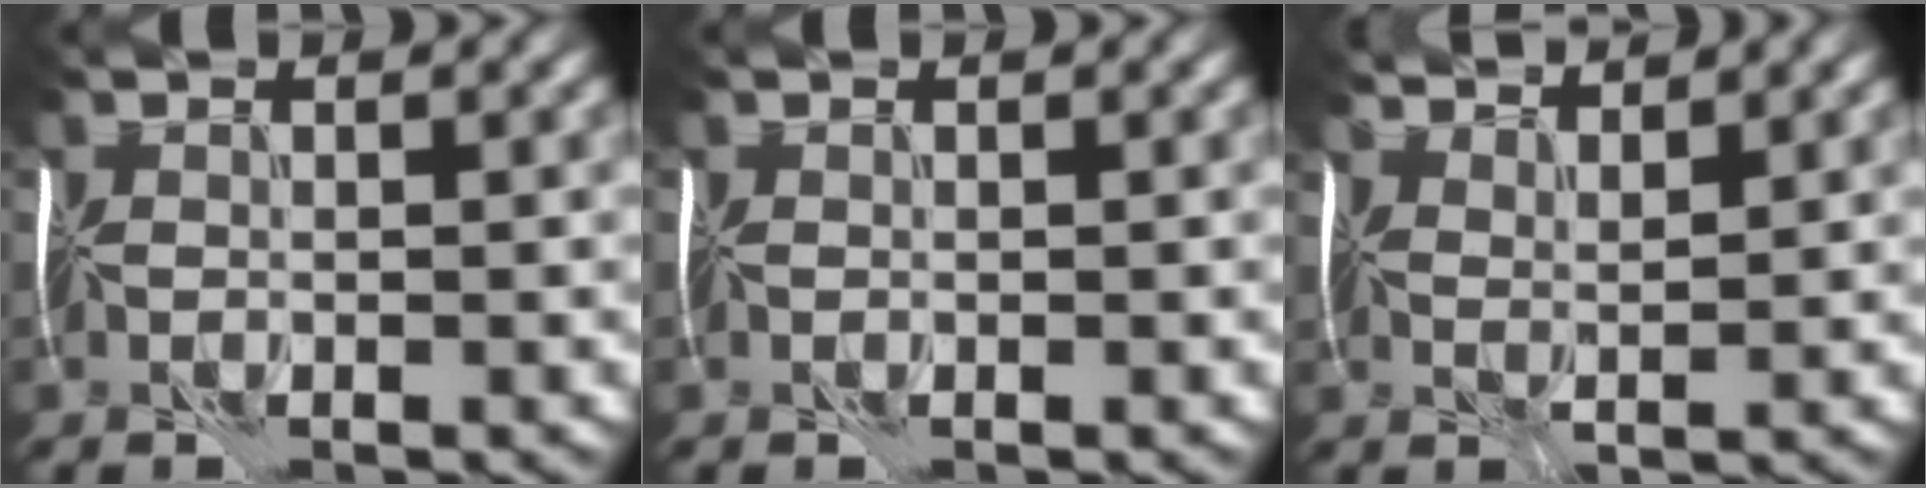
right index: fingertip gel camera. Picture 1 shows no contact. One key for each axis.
{"total": 0.0}
{"total": 4.7, "fx": 4.5, "fy": 0.8, "fz": 1.3, "tx": -0.034, "ty": 0.021, "tz": 0.059}